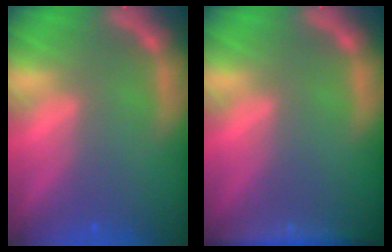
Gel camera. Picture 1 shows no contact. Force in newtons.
{"total": 3.9}